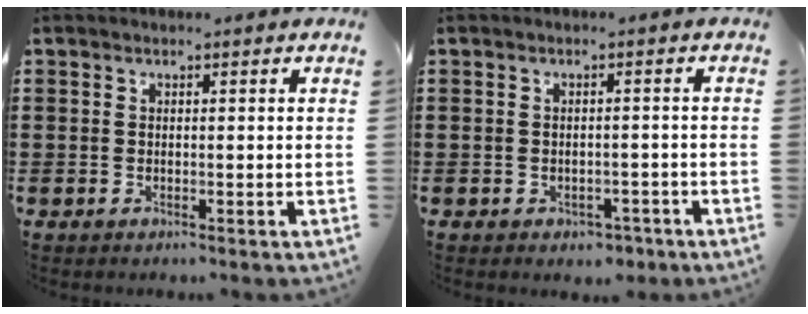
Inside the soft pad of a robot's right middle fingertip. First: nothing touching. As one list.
[{"total": 1.3, "force": [-1.1, 0.6, 0.0], "torque": [-0.006, 0.001, -0.024]}]